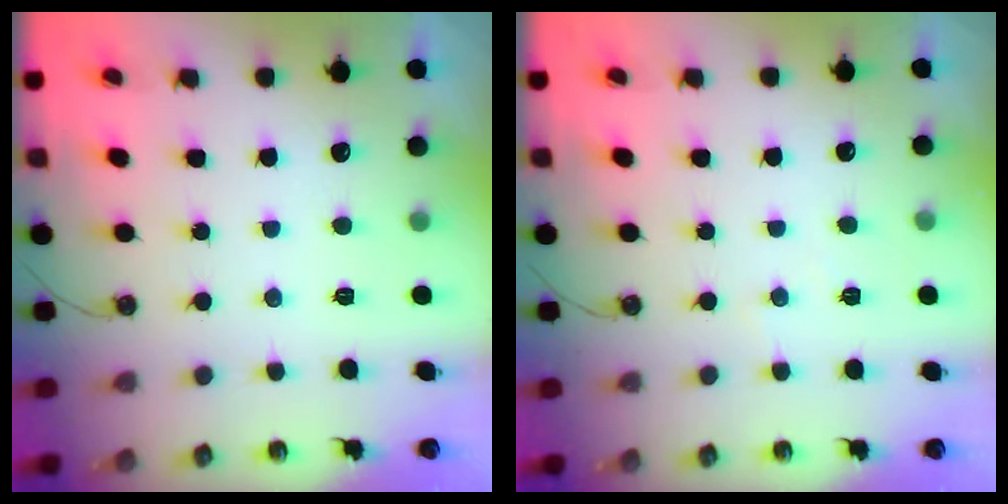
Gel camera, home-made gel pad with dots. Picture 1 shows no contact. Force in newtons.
{"total": 2.1, "press": 2.1, "slide": 0.4}